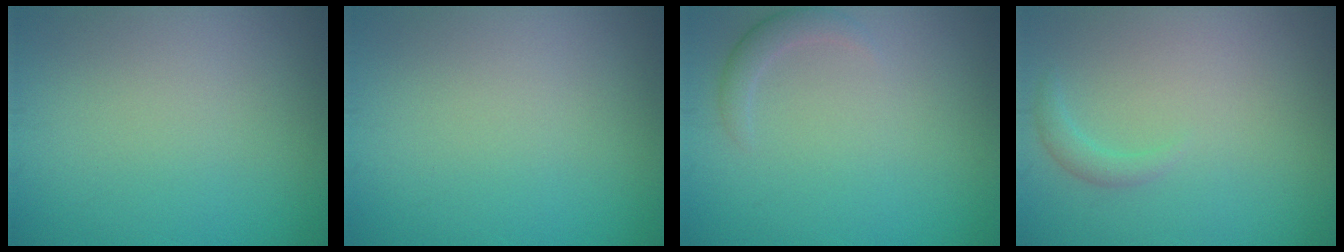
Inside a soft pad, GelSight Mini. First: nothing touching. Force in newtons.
{"total": 0.0}
{"total": 1.6, "press": 1.6, "slide": 0.1}
{"total": 1.2, "press": 1.2, "slide": 0.2}